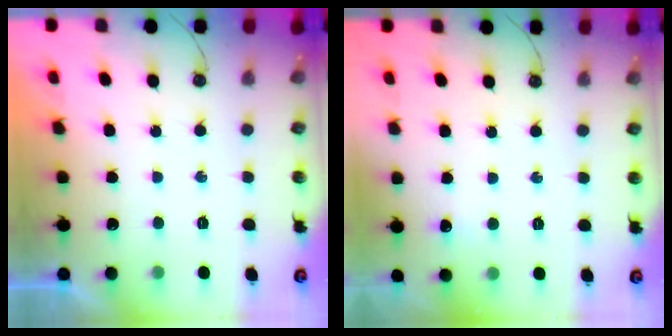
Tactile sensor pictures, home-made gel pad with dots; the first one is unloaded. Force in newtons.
{"total": 3.6, "press": 3.6, "slide": 0.5}